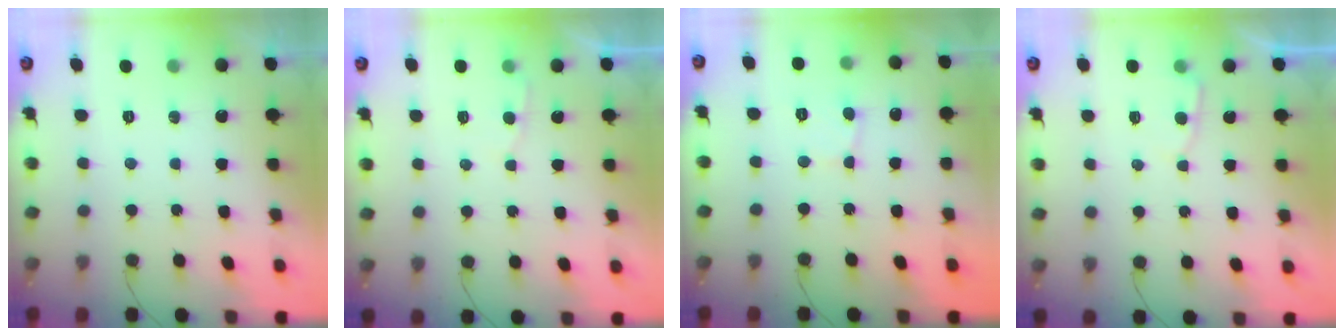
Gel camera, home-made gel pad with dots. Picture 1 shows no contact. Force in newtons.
{"total": 2.3, "press": 2.3, "slide": 0.3}
{"total": 2.7, "press": 2.7, "slide": 0.3}
{"total": 2.7, "press": 2.7, "slide": 0.3}